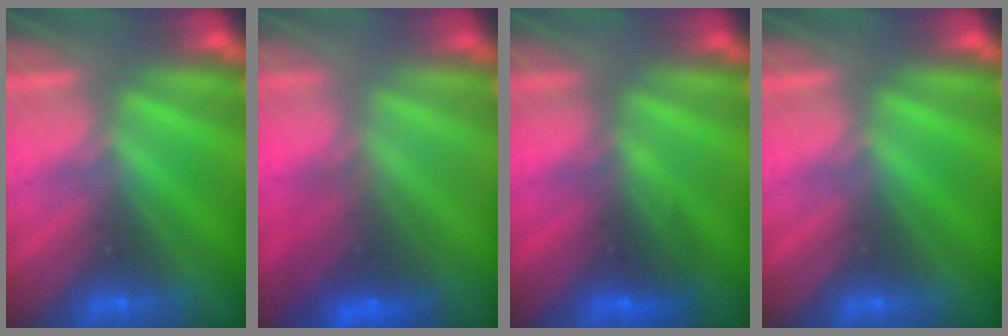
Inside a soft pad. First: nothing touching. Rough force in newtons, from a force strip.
{"total": 2.9}
{"total": 2.8}
{"total": 0.0}